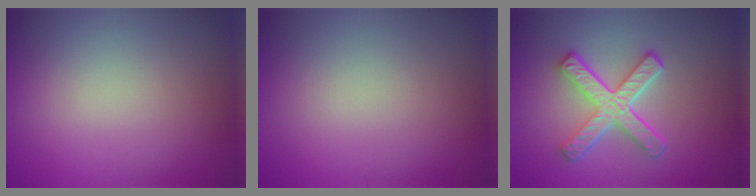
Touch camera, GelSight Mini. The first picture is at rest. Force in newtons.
{"total": 0.0}
{"total": 5.1, "press": 3.9, "slide": 3.3}